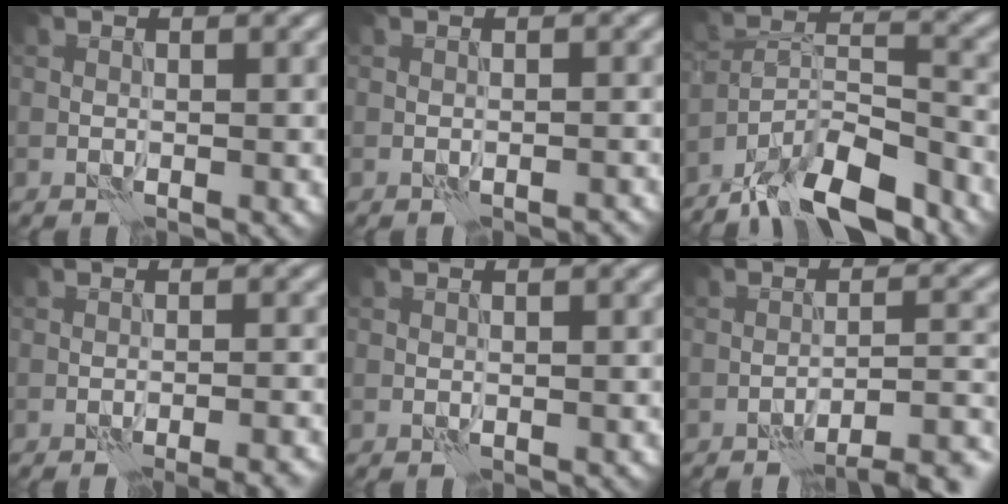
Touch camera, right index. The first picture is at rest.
{"total": 0.7, "force": [-0.7, -0.1, 0.1], "torque": [0.001, 0.005, -0.011]}
{"total": 10.6, "force": [-8.5, 3.0, 5.5], "torque": [-0.089, 0.010, -0.157]}
{"total": 4.3, "force": [-3.3, 0.8, 2.6], "torque": [-0.024, 0.015, -0.043]}
{"total": 0.0}
{"total": 8.8, "force": [-7.5, 2.0, 4.2], "torque": [-0.040, 0.011, -0.086]}